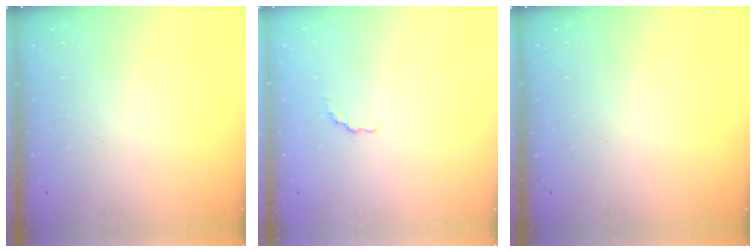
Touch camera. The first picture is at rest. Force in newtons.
{"total": 1.5, "press": 1.3, "slide": 0.7}
{"total": 0.0}